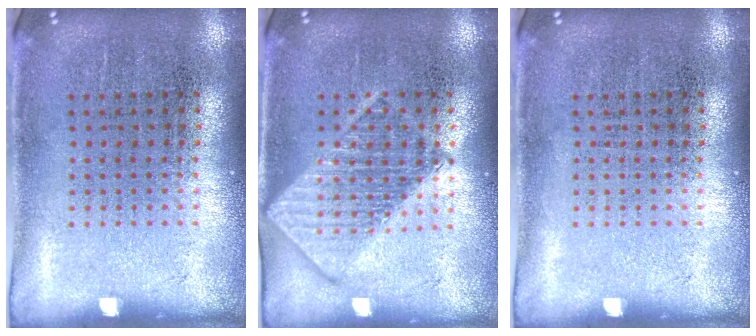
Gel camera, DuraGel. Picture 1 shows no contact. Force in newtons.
{"total": 2.9, "press": 2.9, "slide": 0.4}
{"total": 0.0}